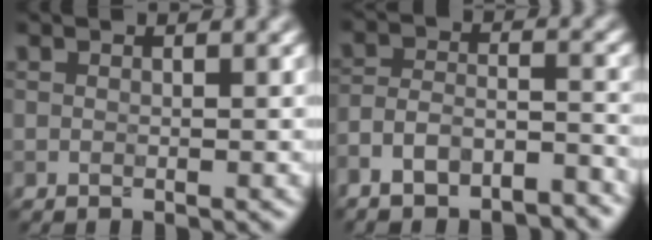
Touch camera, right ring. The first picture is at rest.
{"total": 7.3, "force": [-6.1, 2.7, 2.9], "torque": [-0.043, 0.003, -0.104]}